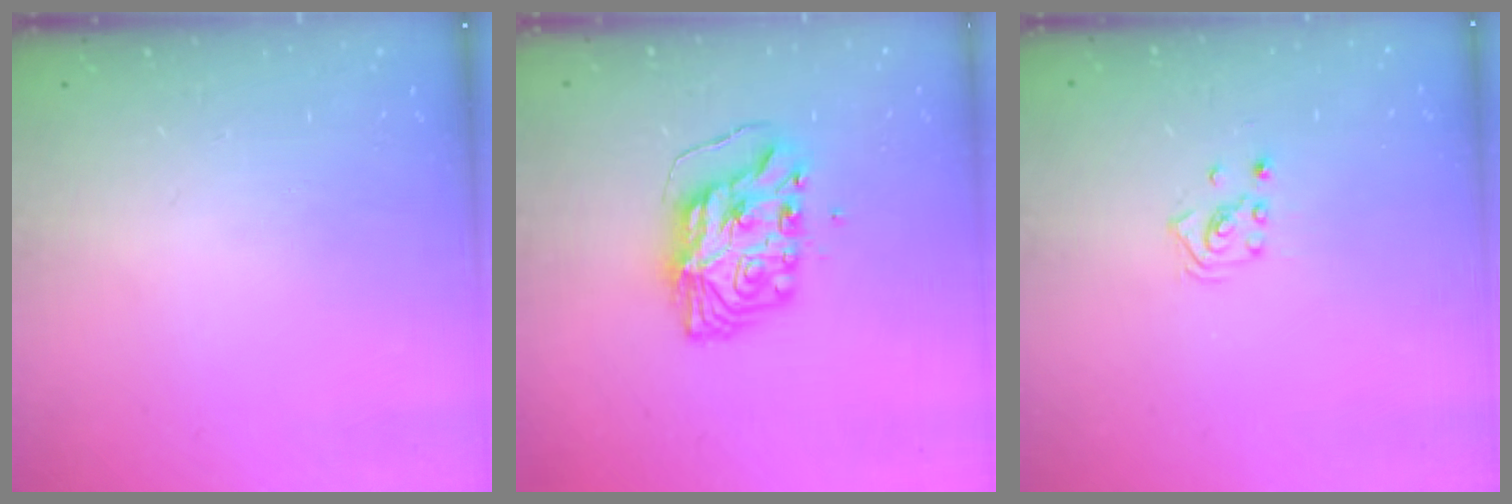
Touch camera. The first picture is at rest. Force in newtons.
{"total": 9.2, "press": 9.2, "slide": 0.9}
{"total": 1.3, "press": 1.3, "slide": 0.1}